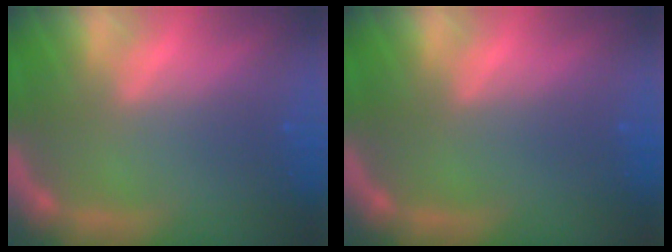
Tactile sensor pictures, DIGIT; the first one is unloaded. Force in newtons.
{"total": 0.0}